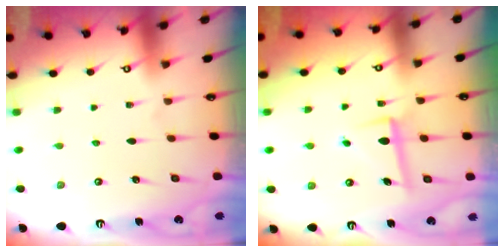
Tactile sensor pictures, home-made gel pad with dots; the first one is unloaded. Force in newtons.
{"total": 7.0, "press": 6.9, "slide": 1.2}